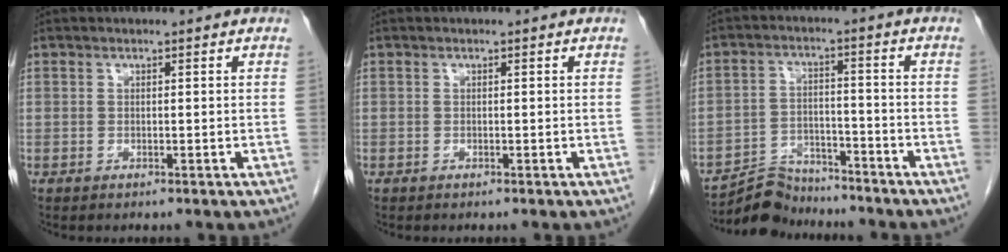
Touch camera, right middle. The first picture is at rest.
{"total": 0.0}
{"total": 6.9, "force": [-6.6, 1.7, -0.5], "torque": [0.008, 0.009, -0.118]}